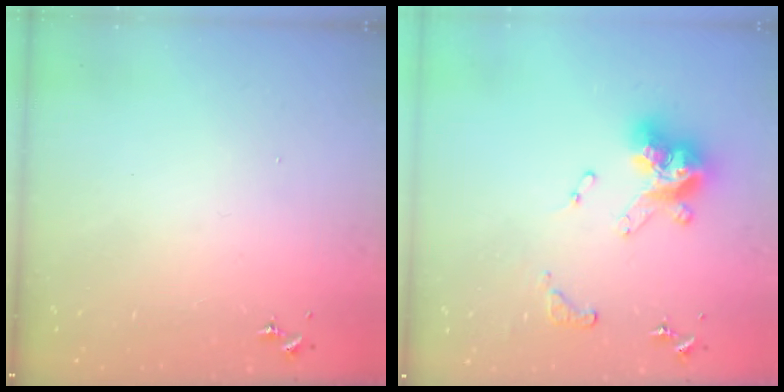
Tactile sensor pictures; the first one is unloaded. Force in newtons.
{"total": 15.1, "press": 15.0, "slide": 1.7}